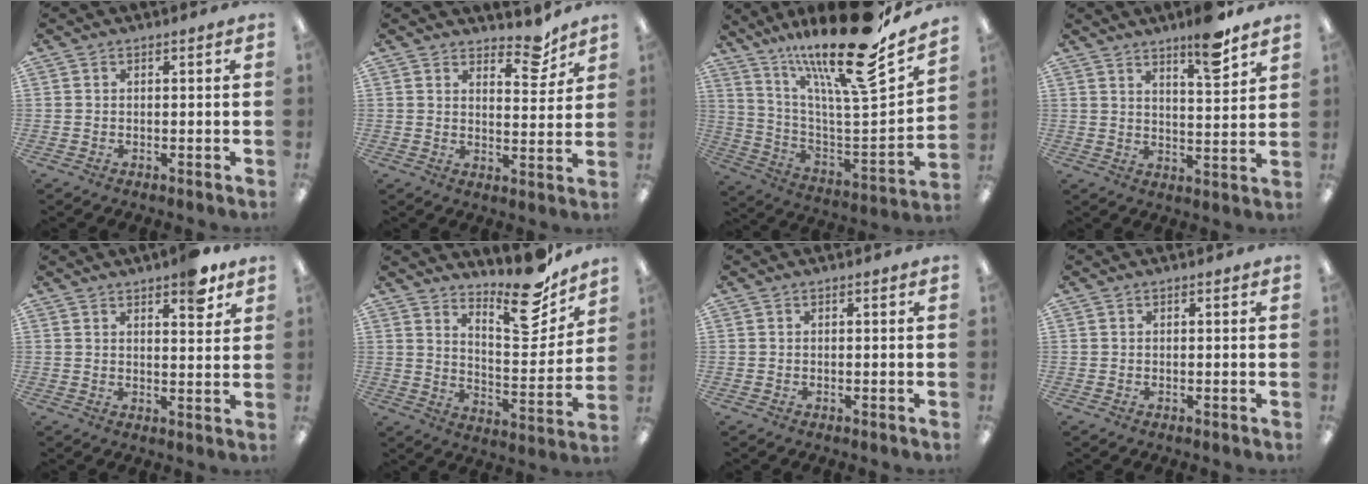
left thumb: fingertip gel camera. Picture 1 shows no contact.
{"total": 7.6, "force": [6.1, 3.0, 3.4], "torque": [-0.028, -0.042, 0.100]}
{"total": 23.9, "force": [17.6, 4.1, 15.6], "torque": [-0.246, -0.122, 0.282]}
{"total": 9.4, "force": [7.2, 1.6, 5.9], "torque": [-0.076, -0.048, 0.116]}
{"total": 7.1, "force": [5.0, 2.5, 4.4], "torque": [-0.041, -0.028, 0.078]}
{"total": 16.7, "force": [13.4, 5.1, 8.6], "torque": [-0.112, -0.106, 0.222]}
{"total": 0.0}
{"total": 0.0}